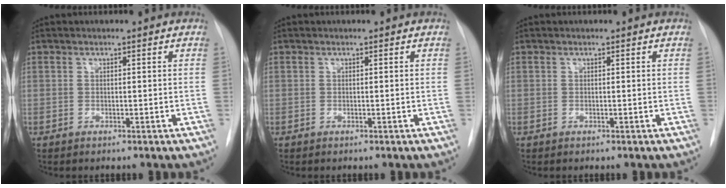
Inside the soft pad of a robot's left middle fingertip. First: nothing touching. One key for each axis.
{"total": 0.0}
{"total": 0.0}